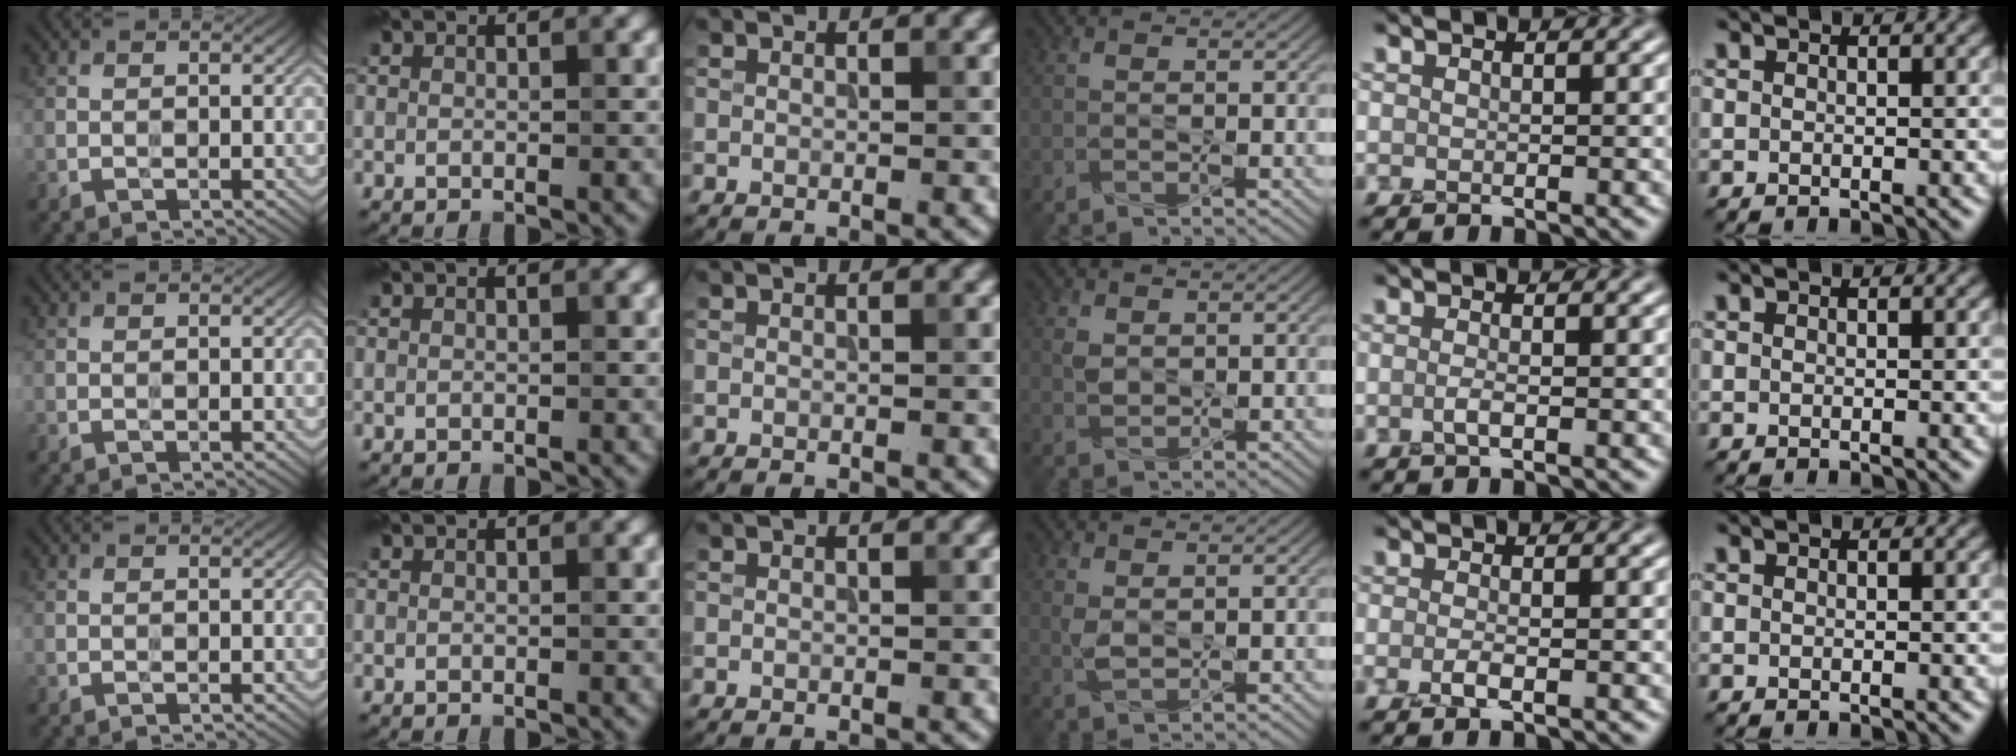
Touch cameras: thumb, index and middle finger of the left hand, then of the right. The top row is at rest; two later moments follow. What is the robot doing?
{"motion": "squeeze", "object": "tweezer"}